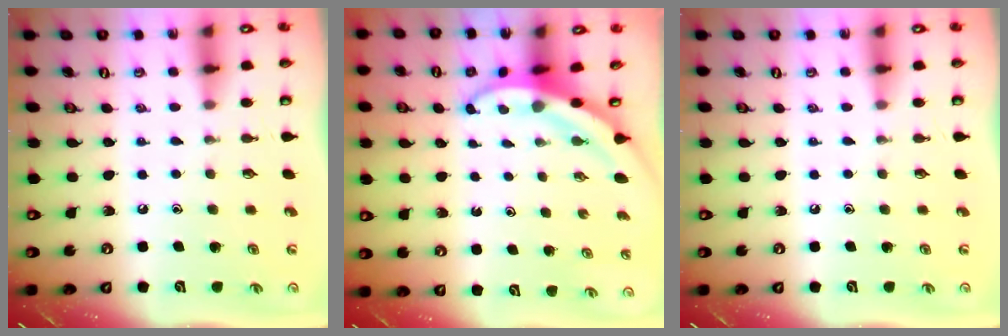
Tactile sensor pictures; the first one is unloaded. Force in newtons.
{"total": 3.9, "press": 3.9, "slide": 0.5}
{"total": 0.0}